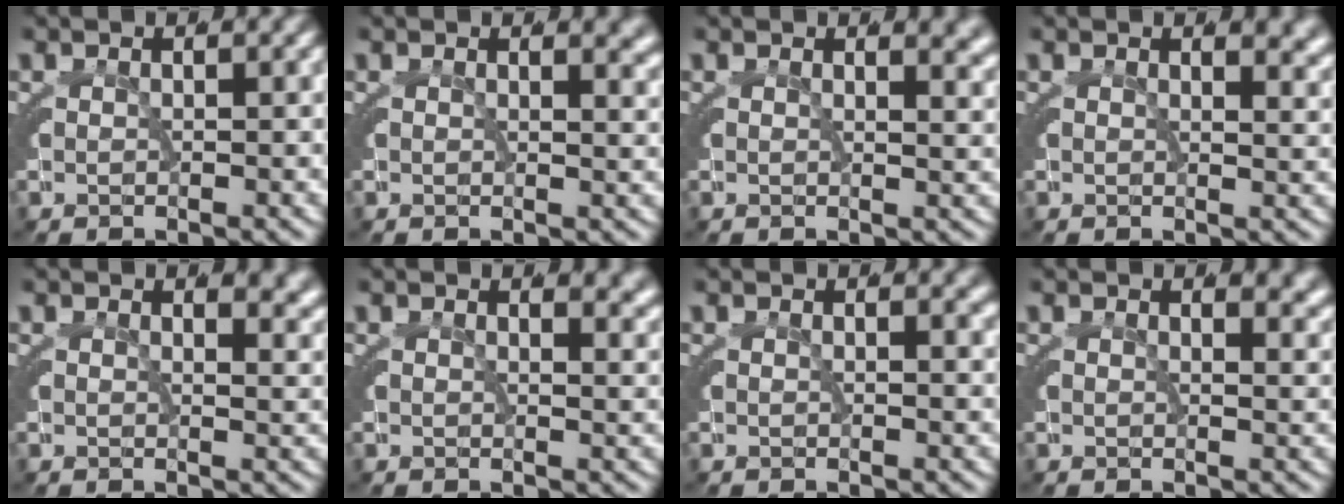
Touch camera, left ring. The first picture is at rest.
{"total": 1.7, "force": [1.2, 0.6, 1.0], "torque": [-0.013, -0.003, 0.014]}
{"total": 2.2, "force": [1.6, 0.7, 1.3], "torque": [-0.013, -0.001, 0.019]}
{"total": 2.2, "force": [1.6, 0.8, 1.3], "torque": [-0.014, -0.002, 0.020]}
{"total": 2.5, "force": [1.9, 0.9, 1.5], "torque": [-0.015, -0.003, 0.024]}
{"total": 2.1, "force": [1.6, 0.7, 1.1], "torque": [-0.013, -0.003, 0.021]}
{"total": 0.8, "force": [0.6, 0.2, 0.5], "torque": [-0.009, -0.002, 0.006]}
{"total": 2.1, "force": [1.6, 0.7, 1.1], "torque": [-0.013, -0.003, 0.020]}